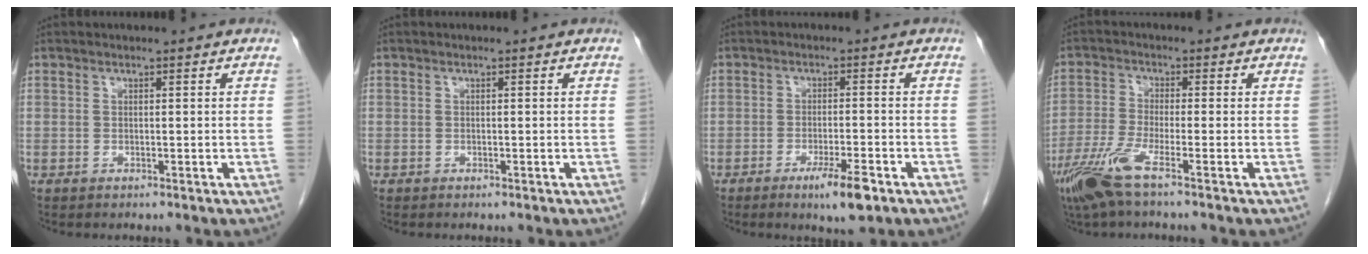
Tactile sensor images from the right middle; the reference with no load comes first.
{"total": 0.0}
{"total": 5.7, "force": [-3.3, 0.6, 4.7], "torque": [-0.080, -0.010, -0.051]}
{"total": 7.0, "force": [-4.3, 0.2, 5.5], "torque": [-0.122, -0.017, -0.090]}